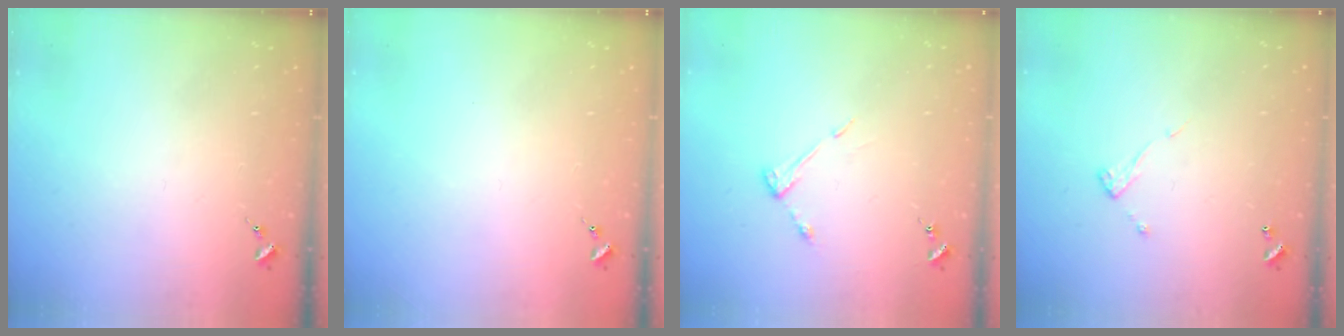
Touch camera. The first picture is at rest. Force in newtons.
{"total": 0.0}
{"total": 5.0, "press": 4.9, "slide": 0.4}
{"total": 5.3, "press": 5.3, "slide": 0.4}